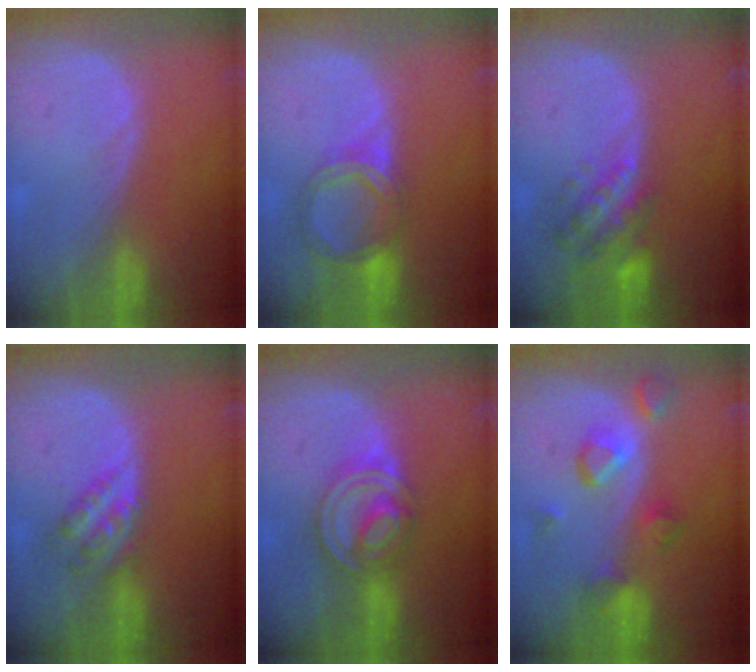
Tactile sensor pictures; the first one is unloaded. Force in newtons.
{"total": 5.5, "press": 5.5, "slide": 0.5}
{"total": 6.1, "press": 5.9, "slide": 1.5}
{"total": 4.6, "press": 4.1, "slide": 2.2}
{"total": 8.0, "press": 6.8, "slide": 4.2}
{"total": 5.8, "press": 5.7, "slide": 0.6}